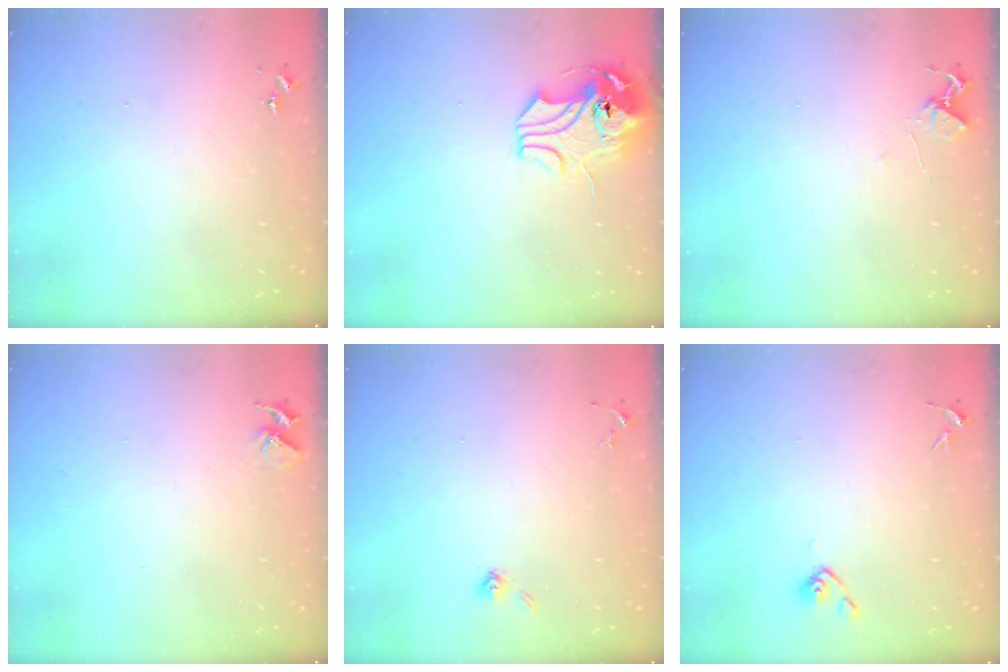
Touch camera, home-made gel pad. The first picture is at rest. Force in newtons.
{"total": 11.0, "press": 10.8, "slide": 1.9}
{"total": 5.3, "press": 5.2, "slide": 0.6}
{"total": 6.6, "press": 6.6, "slide": 0.5}
{"total": 3.7, "press": 3.1, "slide": 1.9}
{"total": 3.8, "press": 3.7, "slide": 0.8}